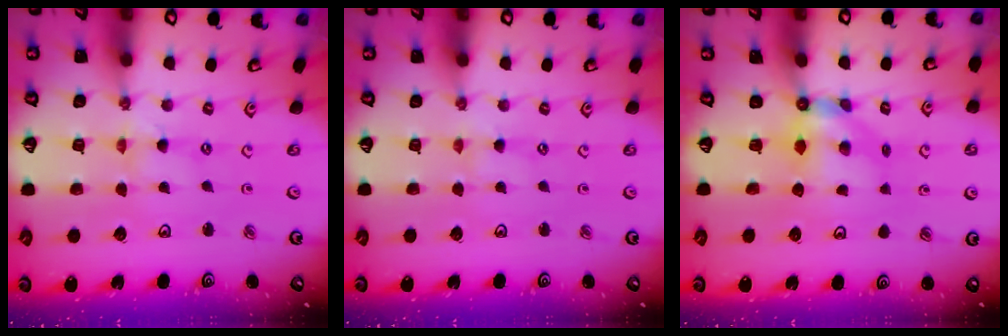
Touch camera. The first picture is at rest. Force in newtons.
{"total": 1.2, "press": 1.2, "slide": 0.3}
{"total": 5.4, "press": 5.4, "slide": 0.4}